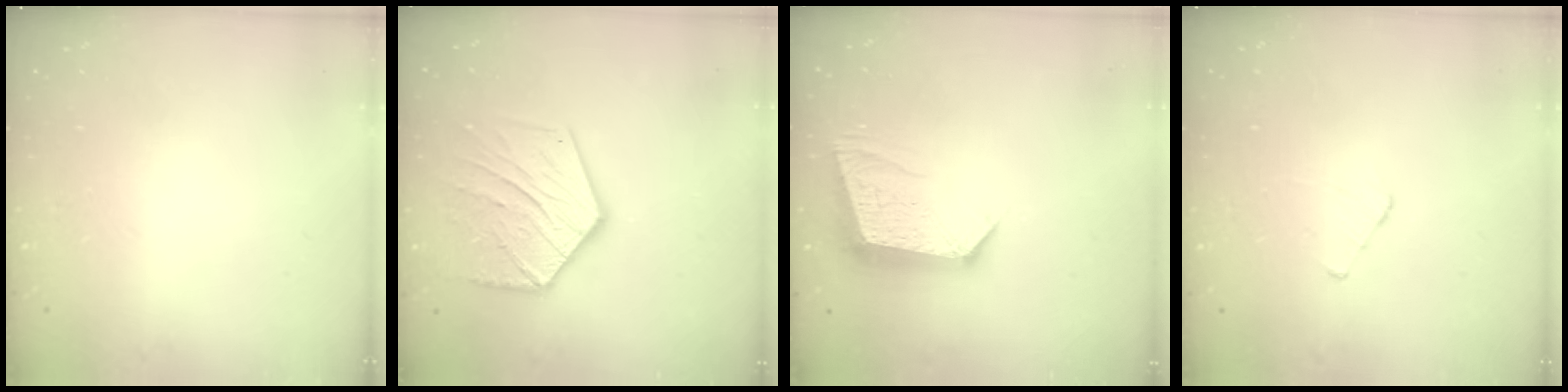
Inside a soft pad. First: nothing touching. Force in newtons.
{"total": 16.9, "press": 16.8, "slide": 1.3}
{"total": 11.6, "press": 11.6, "slide": 1.1}
{"total": 3.8, "press": 3.8, "slide": 0.3}